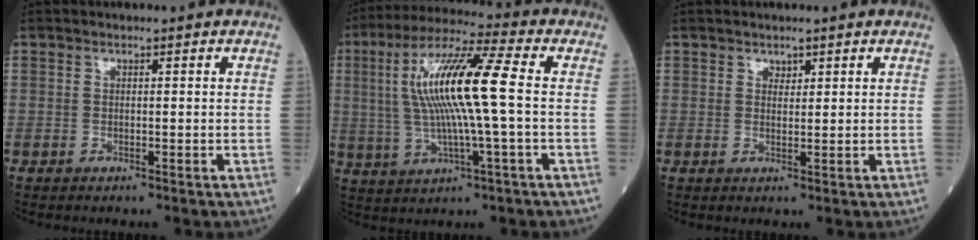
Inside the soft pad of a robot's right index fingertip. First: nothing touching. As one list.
[{"total": 14.4, "force": [1.1, 0.7, 14.4], "torque": [-0.285, 0.017, 0.018]}, {"total": 1.1, "force": [0.8, 0.7, 0.4], "torque": [-0.003, -0.002, 0.012]}]